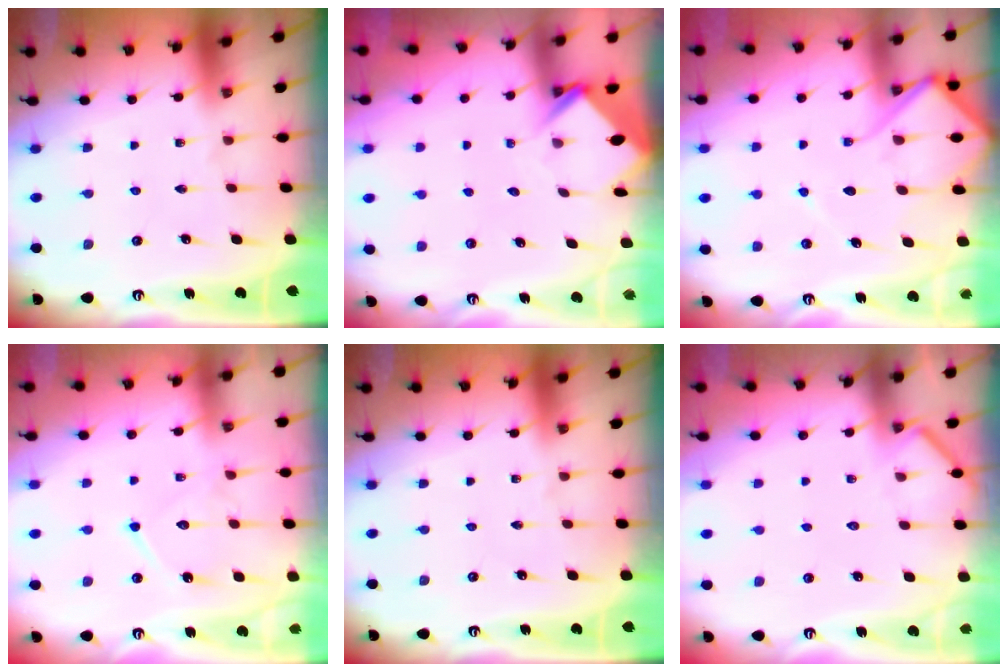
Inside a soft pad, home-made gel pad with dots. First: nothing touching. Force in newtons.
{"total": 3.9, "press": 3.9, "slide": 0.2}
{"total": 10.3, "press": 10.2, "slide": 1.0}
{"total": 11.6, "press": 11.6, "slide": 0.9}
{"total": 0.0}
{"total": 3.6, "press": 3.6, "slide": 0.3}